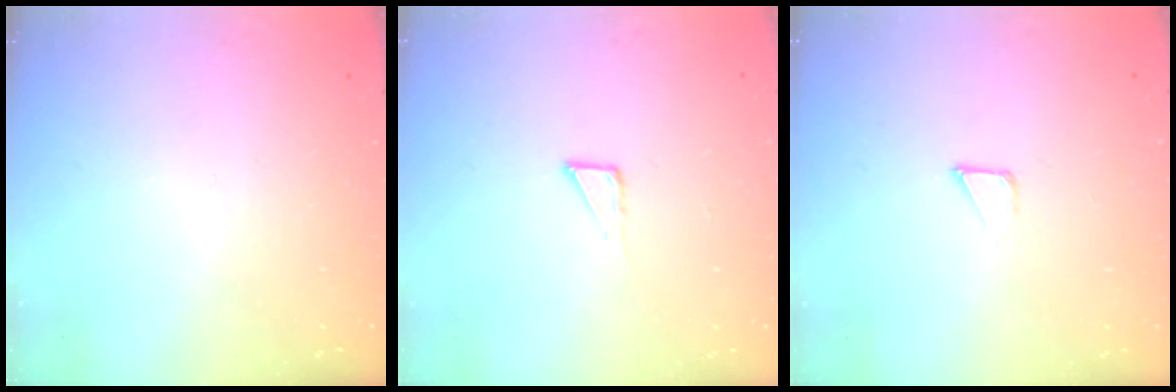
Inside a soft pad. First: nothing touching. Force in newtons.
{"total": 2.8, "press": 2.8, "slide": 0.2}
{"total": 1.3, "press": 1.3, "slide": 0.0}